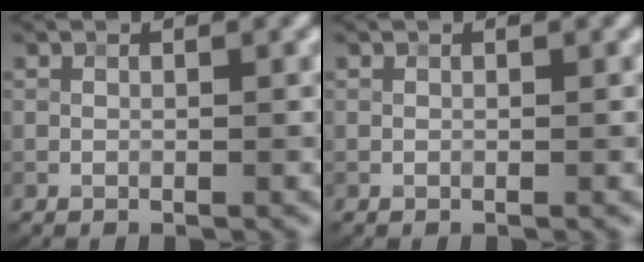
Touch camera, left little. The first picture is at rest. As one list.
[{"total": 0.0}]